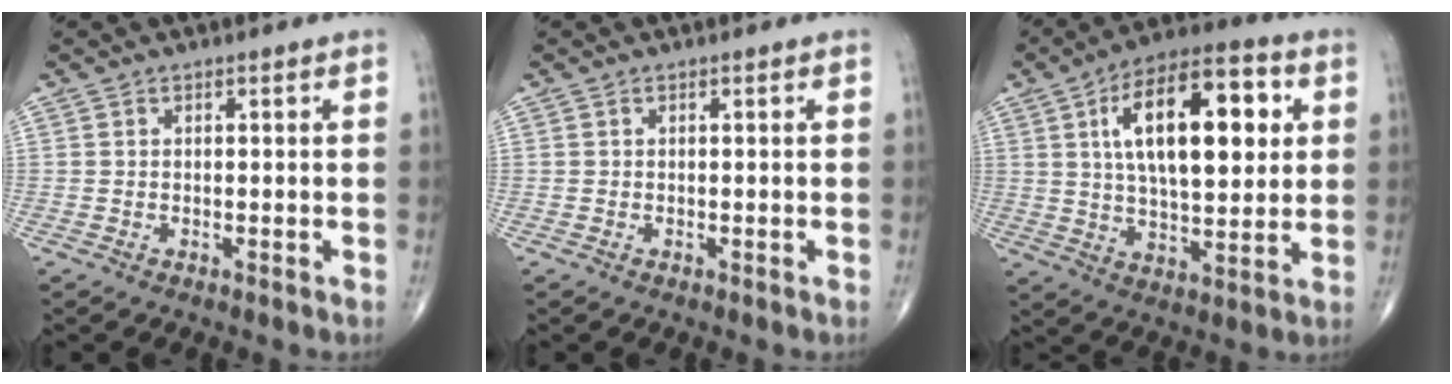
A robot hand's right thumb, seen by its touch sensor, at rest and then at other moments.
{"total": 0.0}
{"total": 20.7, "force": [5.2, 9.3, 17.7], "torque": [-0.258, 0.001, 0.077]}